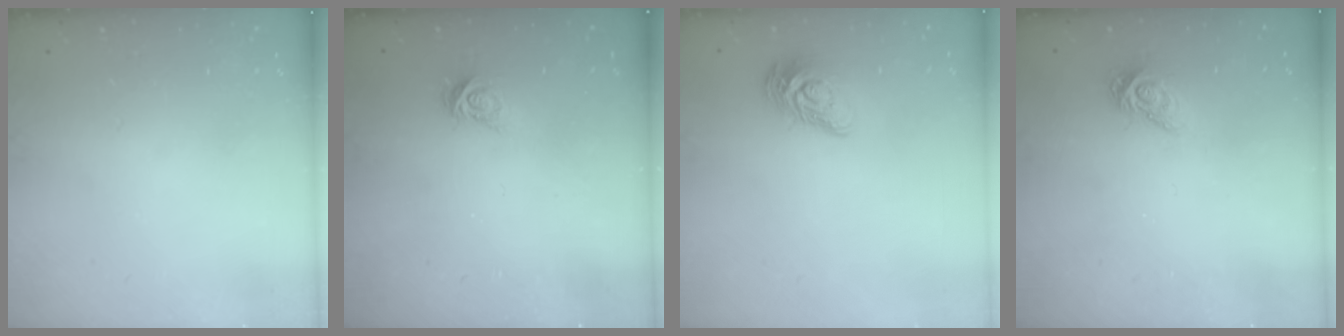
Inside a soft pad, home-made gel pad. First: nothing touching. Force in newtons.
{"total": 5.0, "press": 5.0, "slide": 0.7}
{"total": 10.5, "press": 10.5, "slide": 0.4}
{"total": 8.1, "press": 8.1, "slide": 0.3}